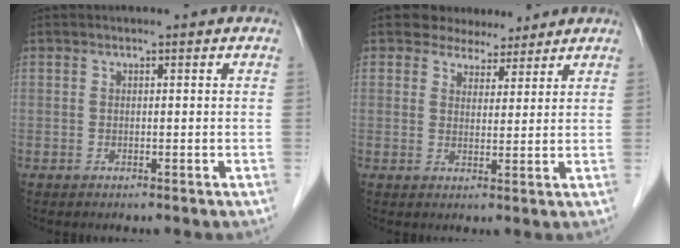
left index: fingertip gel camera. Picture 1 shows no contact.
{"total": 4.4, "force": [3.8, 2.2, 0.5], "torque": [-0.001, 0.000, 0.054]}